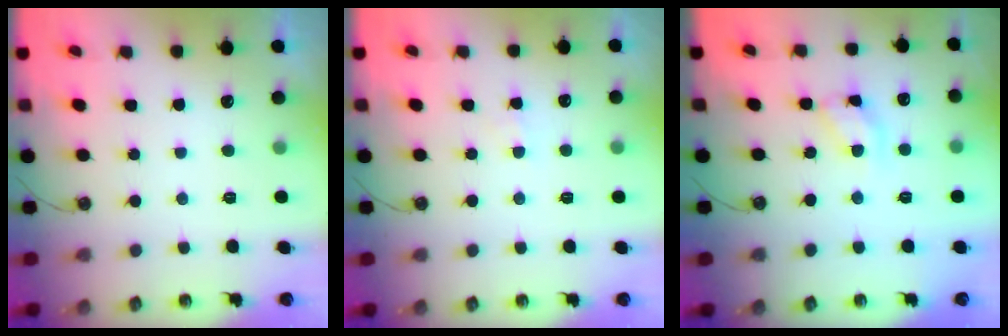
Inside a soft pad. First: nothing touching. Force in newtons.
{"total": 2.9, "press": 2.9, "slide": 0.5}
{"total": 11.6, "press": 11.6, "slide": 0.7}